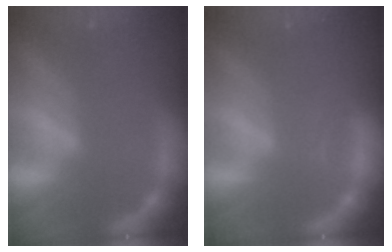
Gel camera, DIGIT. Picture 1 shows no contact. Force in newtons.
{"total": 0.9}